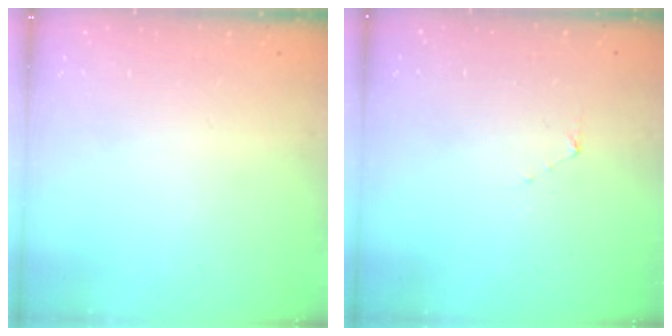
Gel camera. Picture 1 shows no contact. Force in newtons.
{"total": 2.9, "press": 2.8, "slide": 0.3}